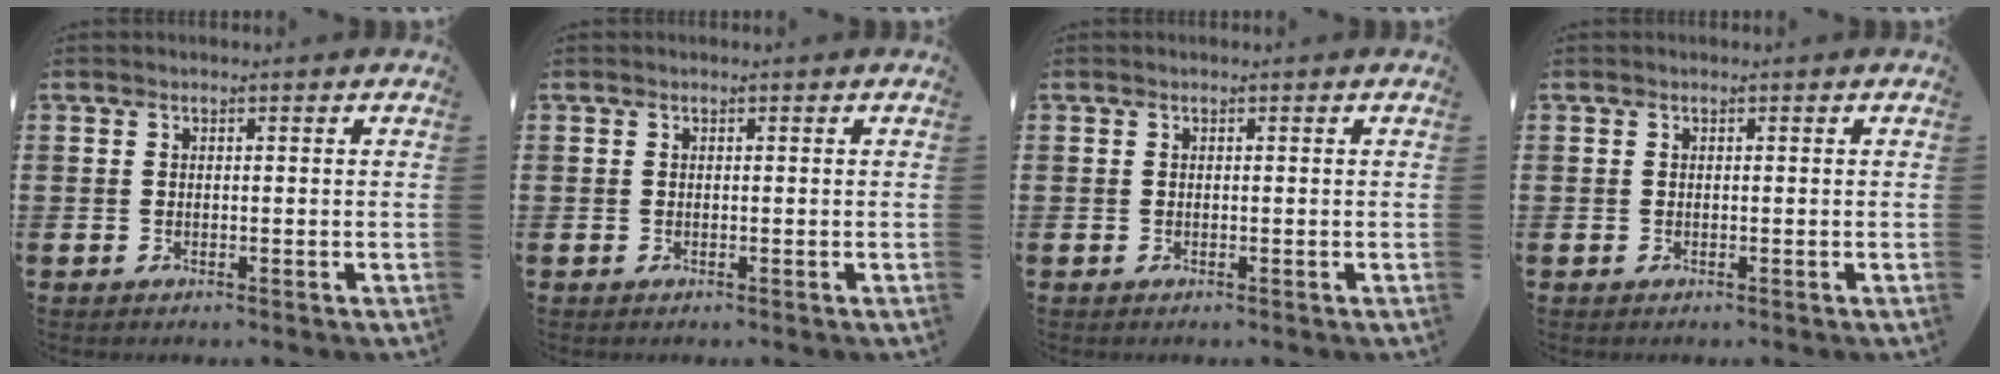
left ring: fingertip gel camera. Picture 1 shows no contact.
{"total": 0.0}
{"total": 0.0}
{"total": 0.0}